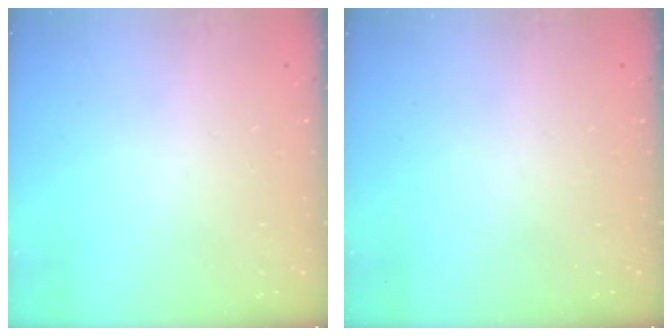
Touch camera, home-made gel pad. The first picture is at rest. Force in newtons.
{"total": 0.0}